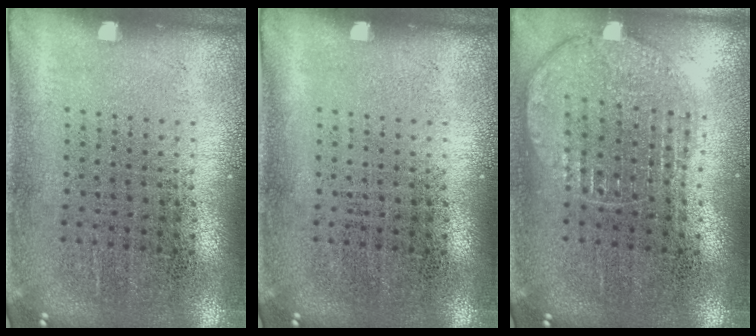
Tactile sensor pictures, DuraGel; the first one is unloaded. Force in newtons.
{"total": 0.0}
{"total": 1.0, "press": 1.0, "slide": 0.1}